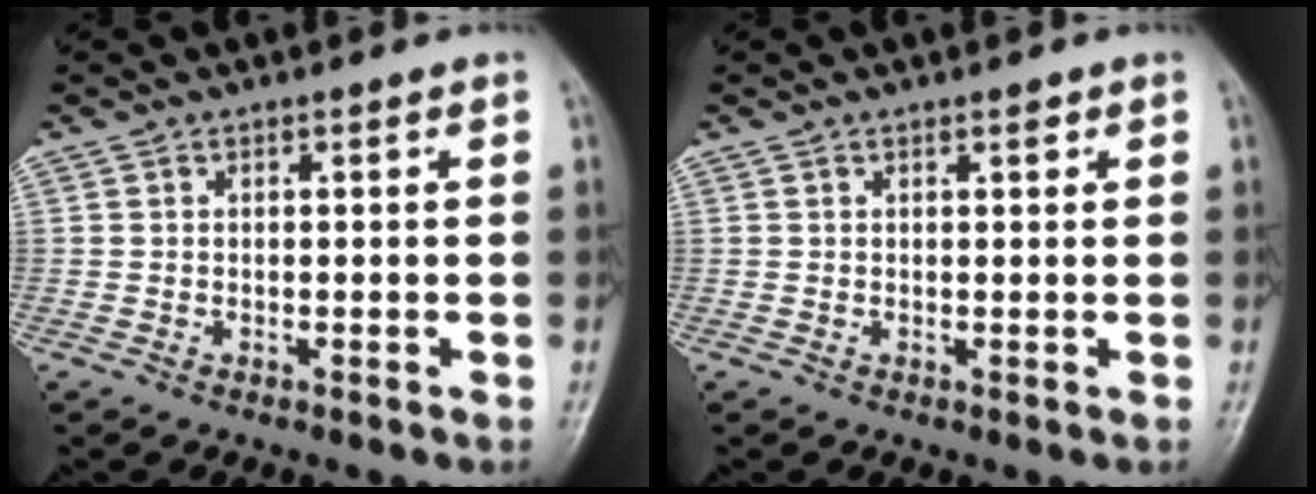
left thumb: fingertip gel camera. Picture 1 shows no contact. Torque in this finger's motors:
{"motor_torque": [-0.59, -0.34, -0.31, -0.09, 0.02]}